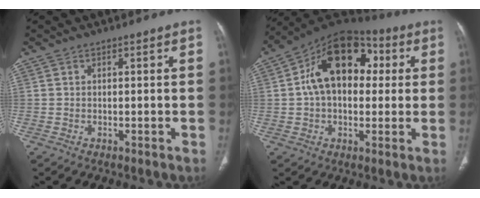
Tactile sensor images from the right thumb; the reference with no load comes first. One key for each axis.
{"total": 17.8, "fx": 3.1, "fy": 11.7, "fz": 13.0, "tx": -0.181, "ty": 0.034, "tz": 0.040}